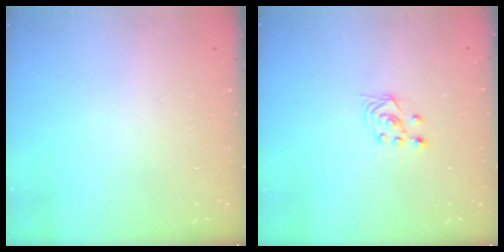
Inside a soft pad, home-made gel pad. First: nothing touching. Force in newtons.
{"total": 2.8, "press": 2.4, "slide": 1.4}